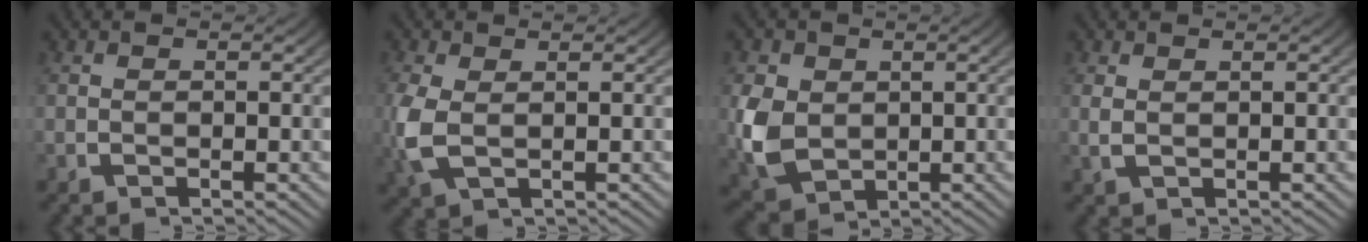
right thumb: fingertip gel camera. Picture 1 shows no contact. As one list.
[{"total": 3.9, "force": [-0.1, 2.6, 2.9], "torque": [-0.095, -0.017, 0.011]}, {"total": 7.9, "force": [-0.9, 6.4, 4.6], "torque": [-0.136, -0.048, 0.011]}, {"total": 1.0, "force": [0.6, 0.4, 0.7], "torque": [-0.020, -0.005, 0.017]}]